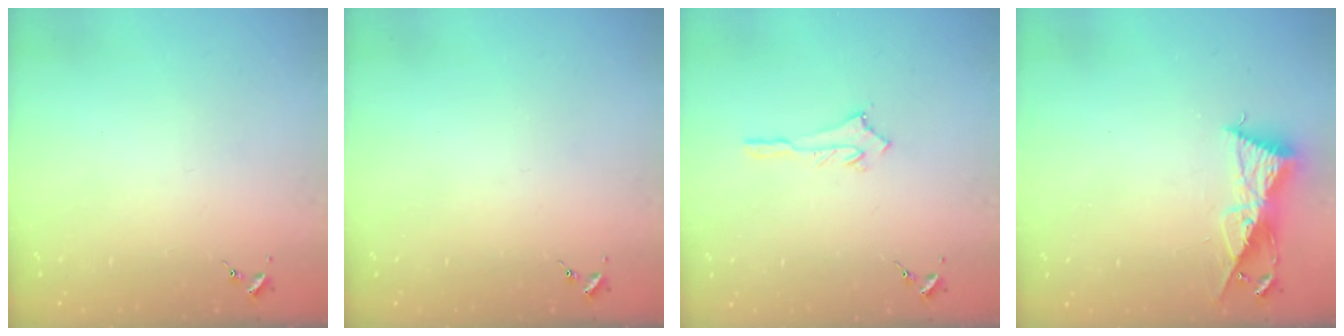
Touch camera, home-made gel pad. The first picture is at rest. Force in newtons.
{"total": 0.0}
{"total": 2.6, "press": 2.6, "slide": 0.2}
{"total": 9.4, "press": 9.4, "slide": 0.6}